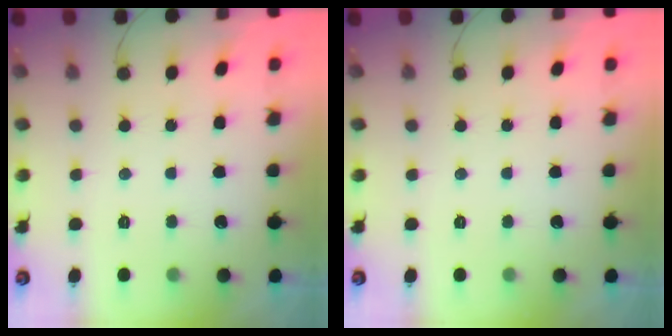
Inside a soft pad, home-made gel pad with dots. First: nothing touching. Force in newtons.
{"total": 0.0}